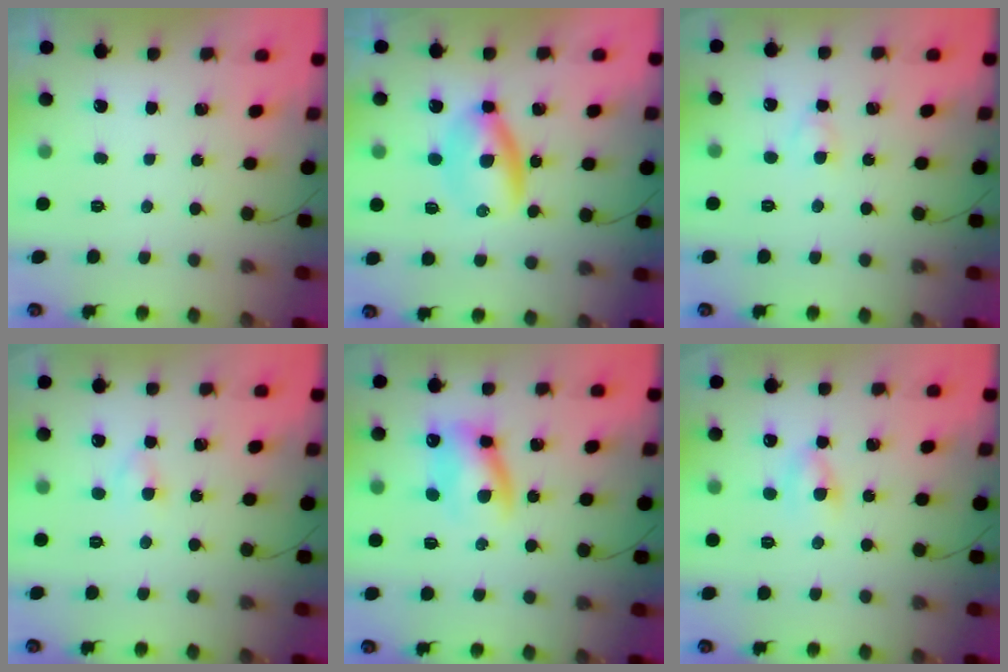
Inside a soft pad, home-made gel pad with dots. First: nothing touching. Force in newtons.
{"total": 6.2, "press": 6.1, "slide": 1.2}
{"total": 2.5, "press": 2.3, "slide": 1.1}
{"total": 2.7, "press": 2.6, "slide": 1.0}
{"total": 10.8, "press": 10.5, "slide": 2.7}
{"total": 3.9, "press": 3.6, "slide": 1.6}